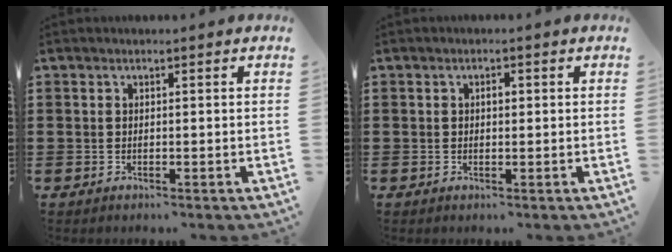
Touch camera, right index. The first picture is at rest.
{"total": 1.1, "force": [0.1, 0.5, 0.9], "torque": [-0.019, 0.004, 0.000]}